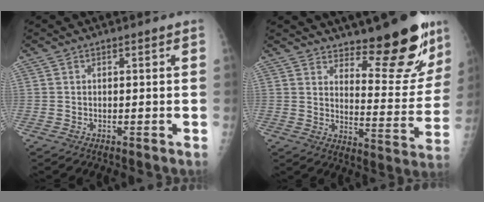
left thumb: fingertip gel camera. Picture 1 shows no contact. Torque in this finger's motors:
{"motor_torque": [0.38, 0.32, 0.13, -0.42, 0.06]}